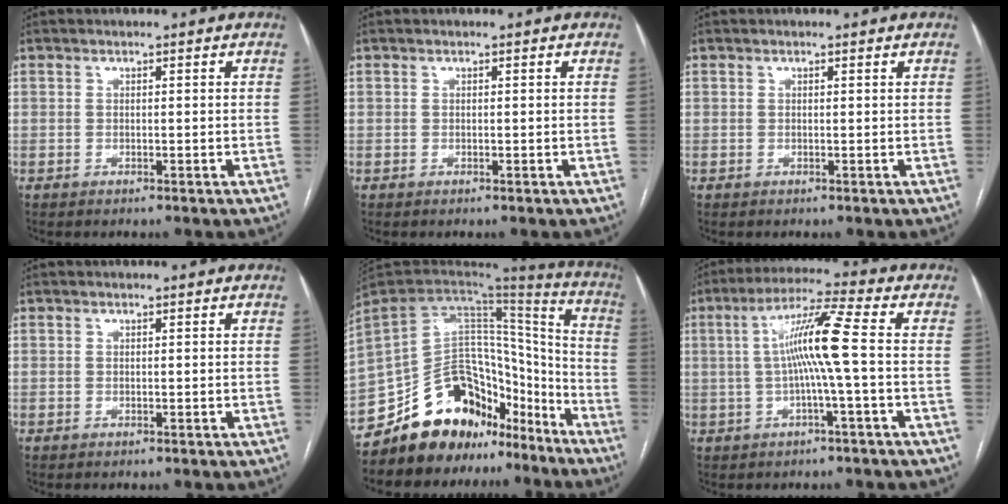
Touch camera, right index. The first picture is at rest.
{"total": 0.0}
{"total": 0.0}
{"total": 0.0}
{"total": 19.5, "force": [-14.9, 10.7, 6.6], "torque": [-0.106, 0.078, -0.237]}
{"total": 9.0, "force": [-0.1, -1.0, 8.9], "torque": [-0.166, 0.015, -0.001]}